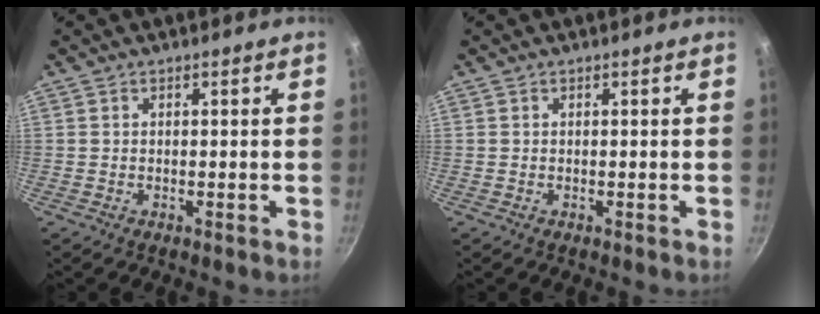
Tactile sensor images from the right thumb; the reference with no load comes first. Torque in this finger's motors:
{"motor_torque": [-0.11, -0.11, 0.19, -0.08, 0.02]}